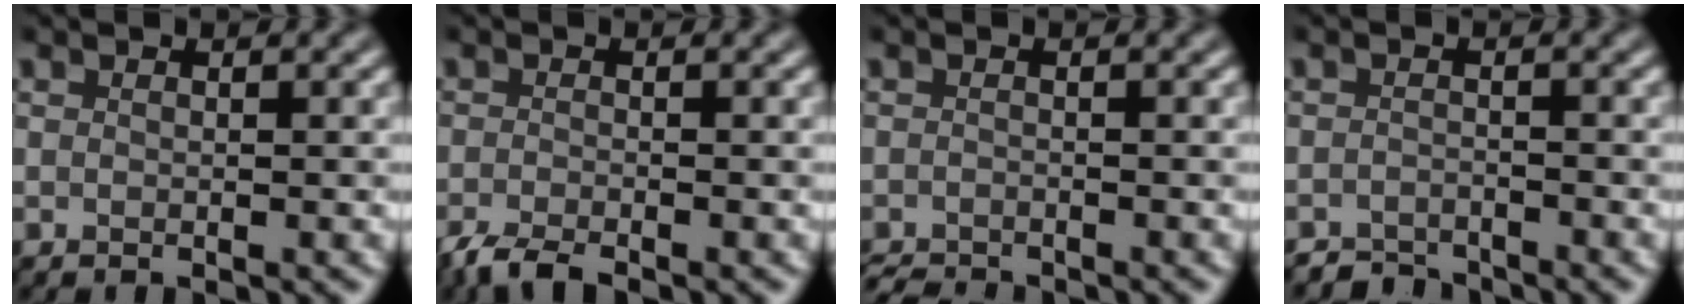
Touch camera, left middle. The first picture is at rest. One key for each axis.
{"total": 2.6, "fx": -2.2, "fy": 0.4, "fz": 1.4, "tx": -0.029, "ty": -0.006, "tz": -0.045}
{"total": 2.3, "fx": -2.3, "fy": 0.3, "fz": 0.4, "tx": -0.002, "ty": -0.010, "tz": -0.041}
{"total": 2.1, "fx": -2.1, "fy": 0.4, "fz": 0.0, "tx": 0.004, "ty": 0.004, "tz": -0.038}